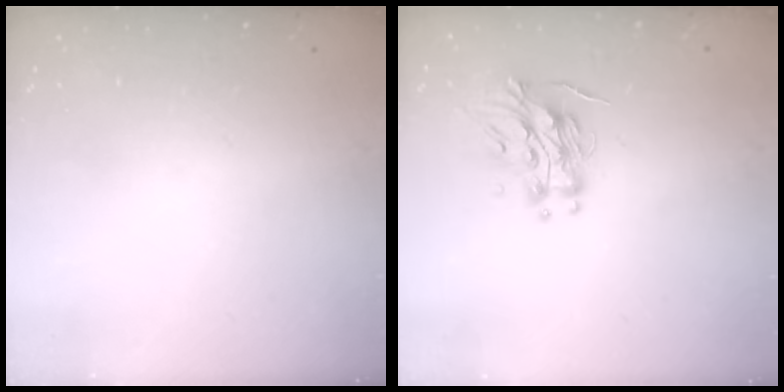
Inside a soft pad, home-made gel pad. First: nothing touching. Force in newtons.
{"total": 12.2, "press": 12.1, "slide": 1.2}